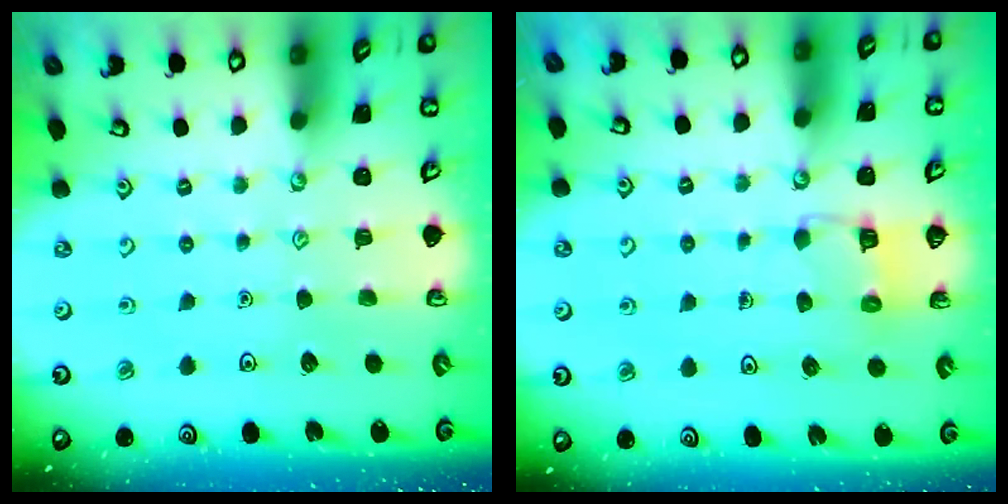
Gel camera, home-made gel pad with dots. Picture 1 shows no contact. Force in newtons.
{"total": 5.1, "press": 5.1, "slide": 0.3}